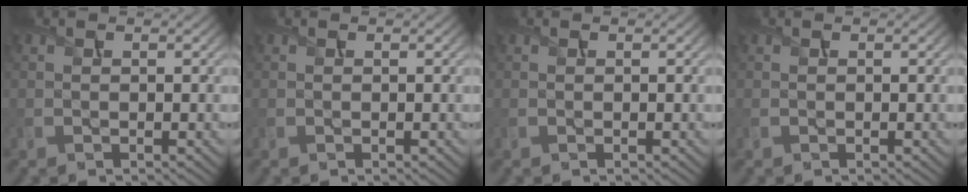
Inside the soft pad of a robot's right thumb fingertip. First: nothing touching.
{"total": 0.0}
{"total": 0.0}
{"total": 0.0}